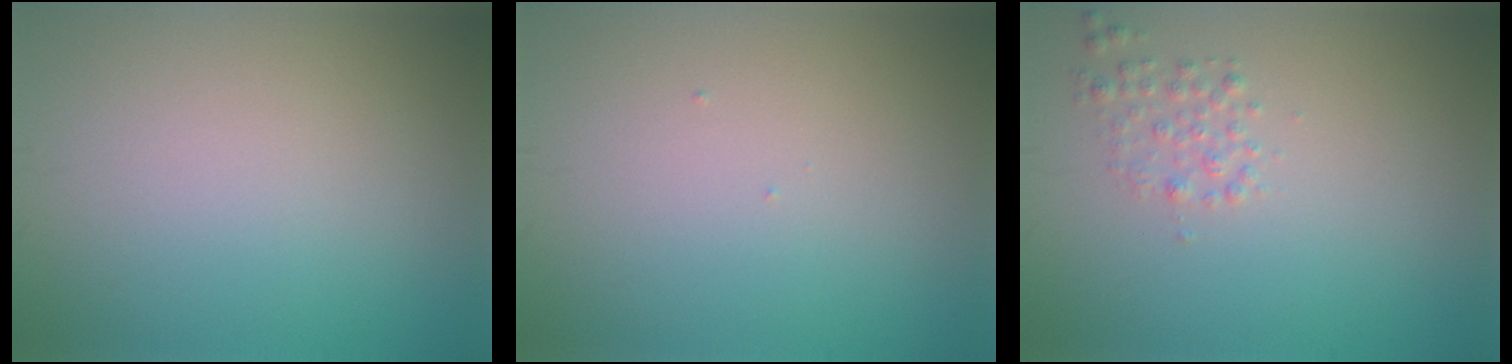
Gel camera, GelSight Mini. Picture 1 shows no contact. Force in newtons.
{"total": 0.0}
{"total": 1.5, "press": 1.5, "slide": 0.0}